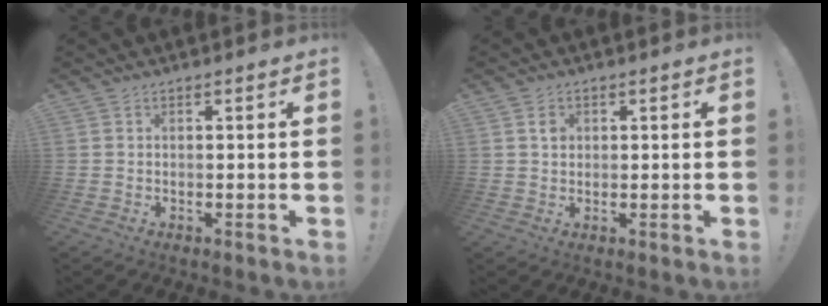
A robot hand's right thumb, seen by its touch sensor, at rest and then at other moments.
{"total": 2.2, "force": [0.7, 1.7, 1.2], "torque": [-0.010, -0.002, 0.008]}